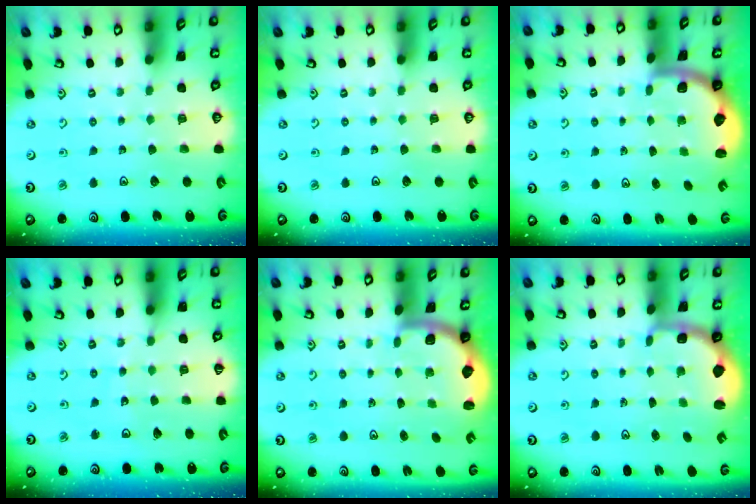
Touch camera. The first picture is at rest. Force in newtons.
{"total": 0.0}
{"total": 2.0, "press": 2.0, "slide": 0.5}
{"total": 3.6, "press": 3.6, "slide": 0.6}
{"total": 2.0, "press": 2.0, "slide": 0.5}
{"total": 2.5, "press": 1.3, "slide": 2.1}